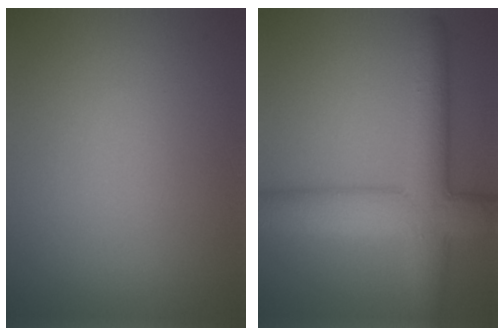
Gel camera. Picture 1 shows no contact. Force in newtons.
{"total": 7.7, "press": 7.7, "slide": 0.2}